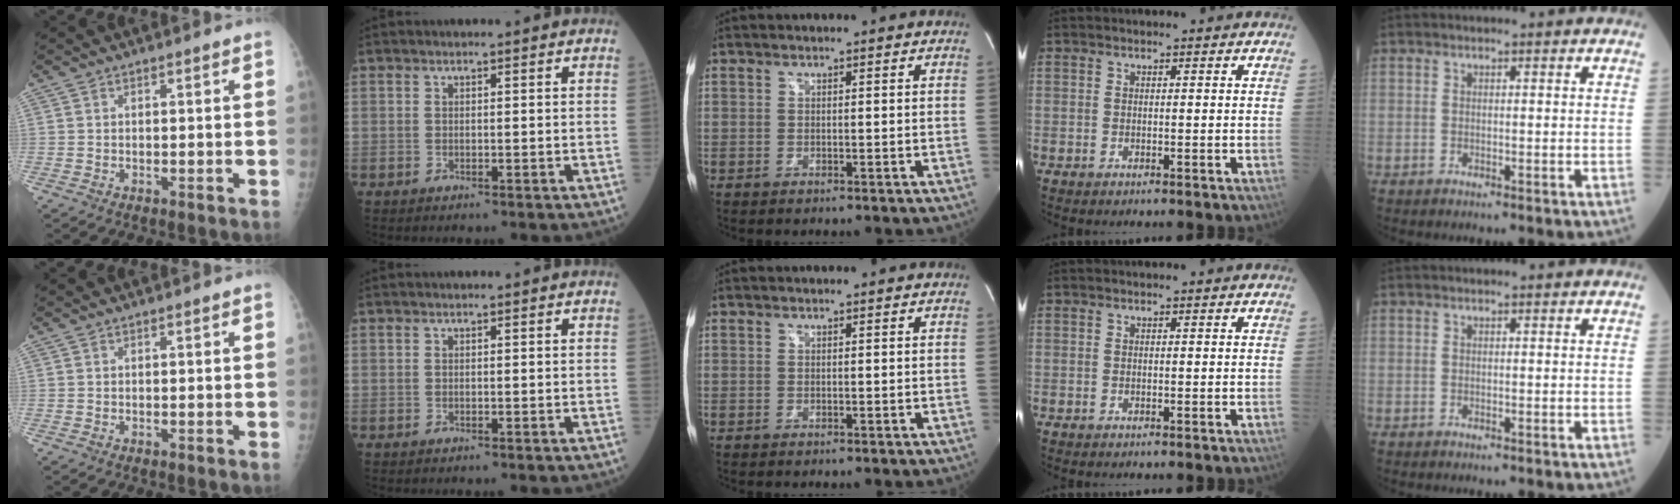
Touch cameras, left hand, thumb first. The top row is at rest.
{}